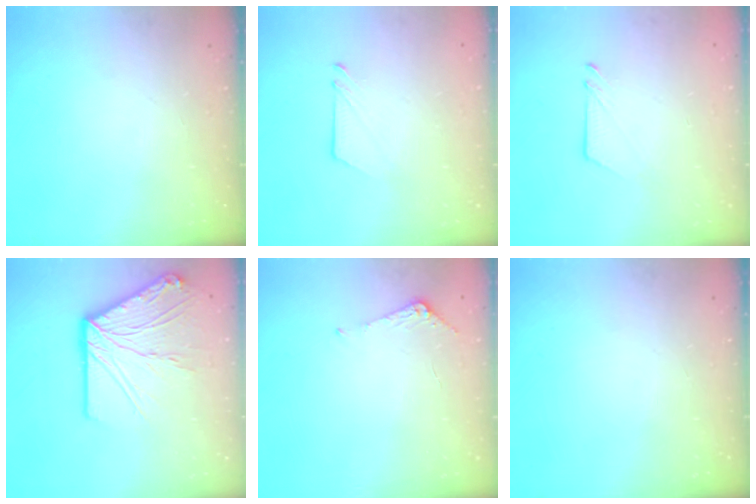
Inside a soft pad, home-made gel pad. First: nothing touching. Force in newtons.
{"total": 3.6, "press": 3.6, "slide": 0.4}
{"total": 3.6, "press": 3.6, "slide": 0.4}
{"total": 16.9, "press": 16.7, "slide": 2.1}
{"total": 5.7, "press": 5.6, "slide": 0.5}
{"total": 0.0}